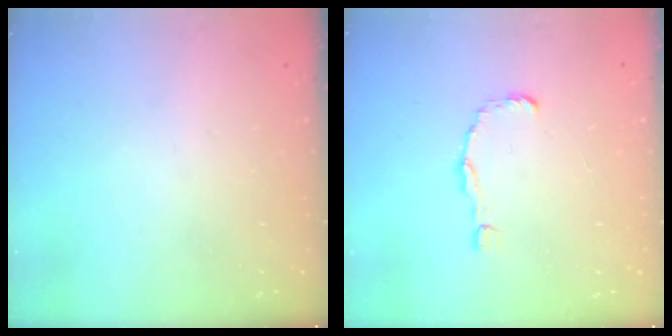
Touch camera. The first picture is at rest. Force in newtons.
{"total": 1.6, "press": 1.5, "slide": 0.1}